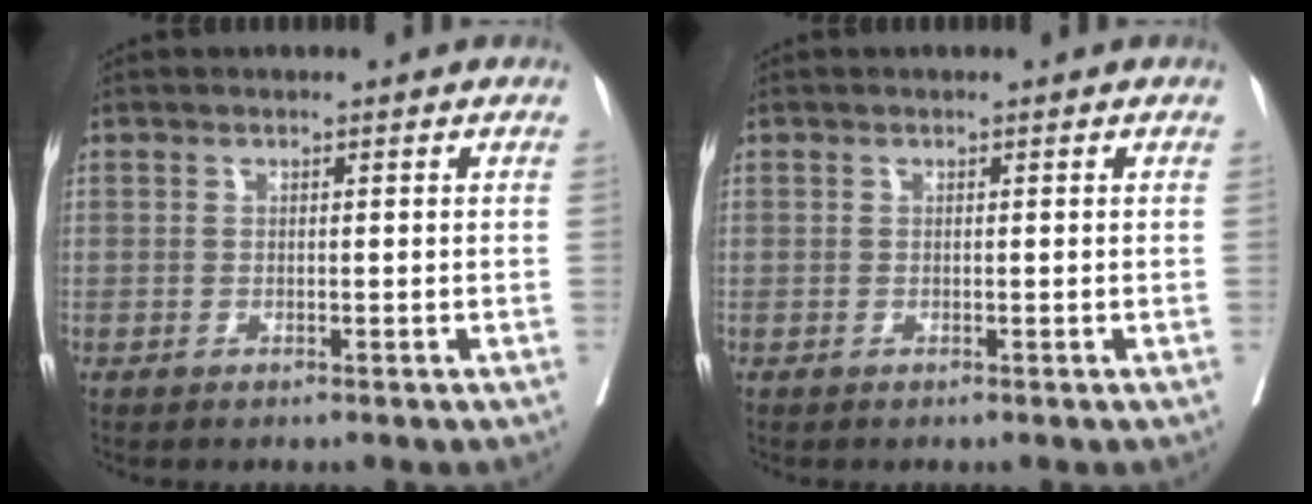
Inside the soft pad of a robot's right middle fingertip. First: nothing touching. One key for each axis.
{"total": 0.0}